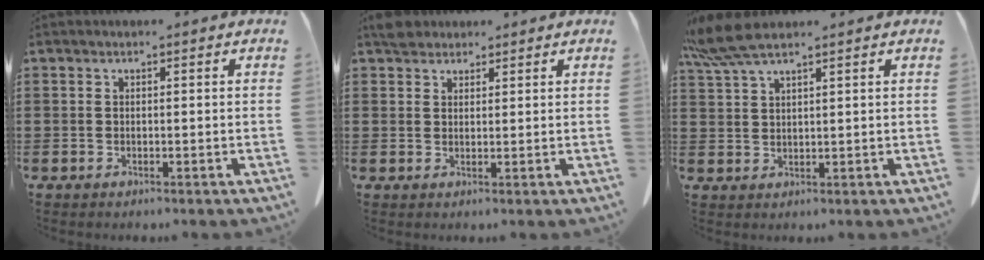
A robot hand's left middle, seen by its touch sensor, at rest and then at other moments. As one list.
[{"total": 2.8, "force": [2.4, 1.3, 0.6], "torque": [-0.012, 0.003, 0.046]}, {"total": 6.1, "force": [4.8, 0.8, 3.7], "torque": [-0.091, -0.007, 0.086]}]